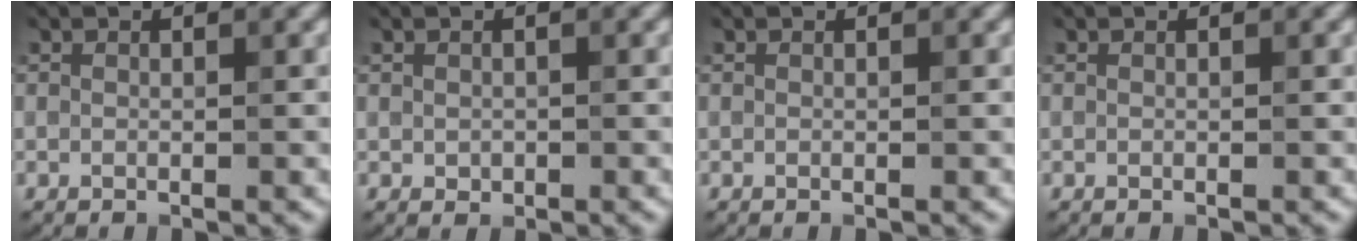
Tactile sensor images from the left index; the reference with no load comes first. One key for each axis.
{"total": 0.7, "fx": 0.0, "fy": 0.6, "fz": 0.3, "tx": -0.003, "ty": -0.003, "tz": 0.002}
{"total": 0.0}
{"total": 0.0}